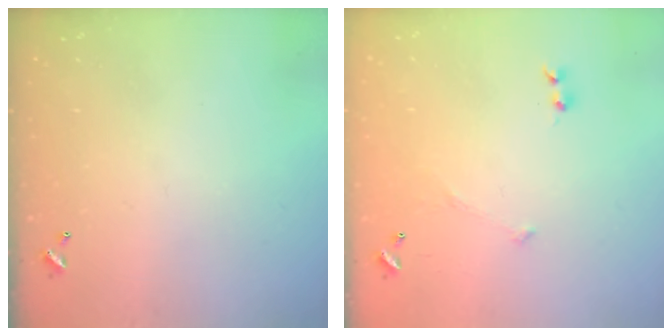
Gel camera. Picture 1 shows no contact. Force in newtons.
{"total": 4.8, "press": 4.7, "slide": 0.8}